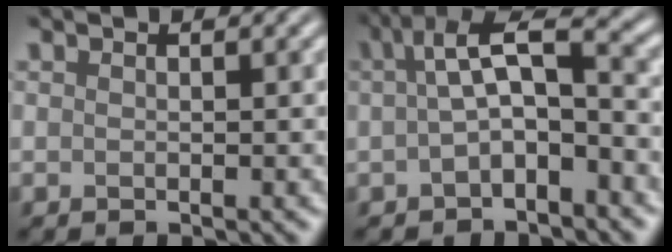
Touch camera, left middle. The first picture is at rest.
{"total": 5.1, "force": [0.1, 2.2, 4.6], "torque": [-0.074, 0.011, -0.004]}